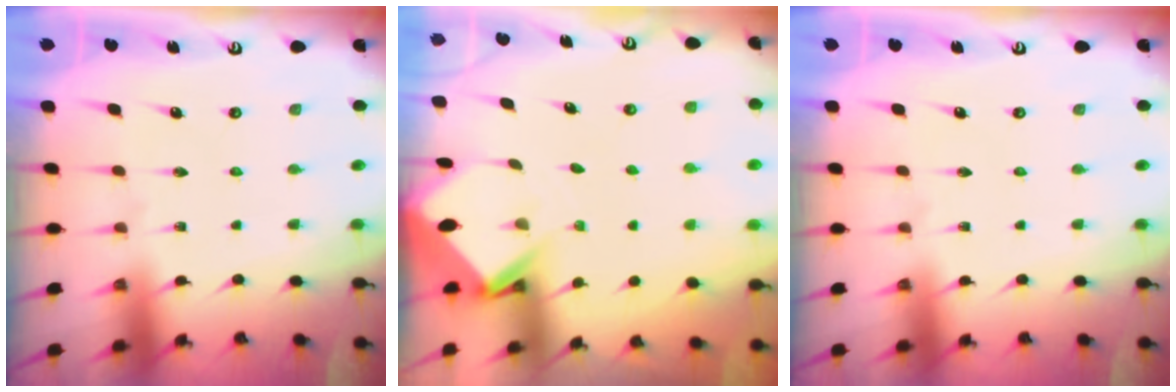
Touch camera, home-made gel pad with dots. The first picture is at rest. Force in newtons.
{"total": 3.8, "press": 3.7, "slide": 0.3}
{"total": 0.0}